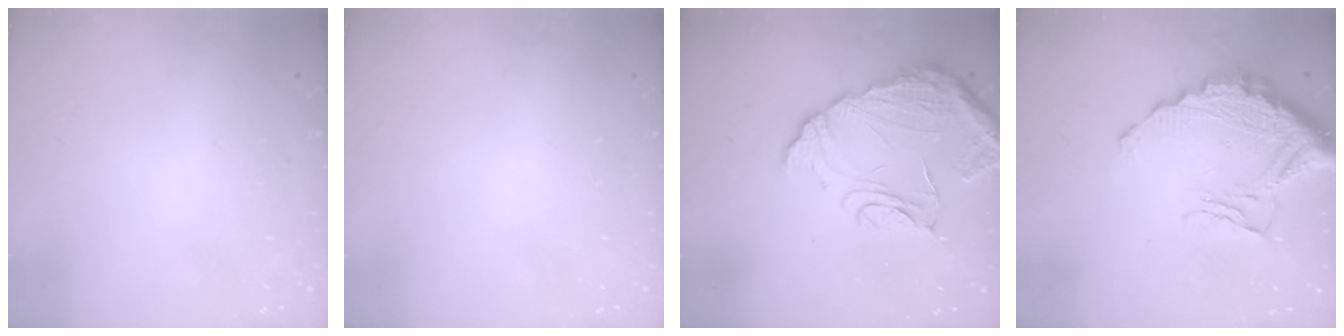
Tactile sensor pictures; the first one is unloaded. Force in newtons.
{"total": 0.0}
{"total": 14.7, "press": 14.6, "slide": 1.0}
{"total": 14.0, "press": 13.9, "slide": 0.9}